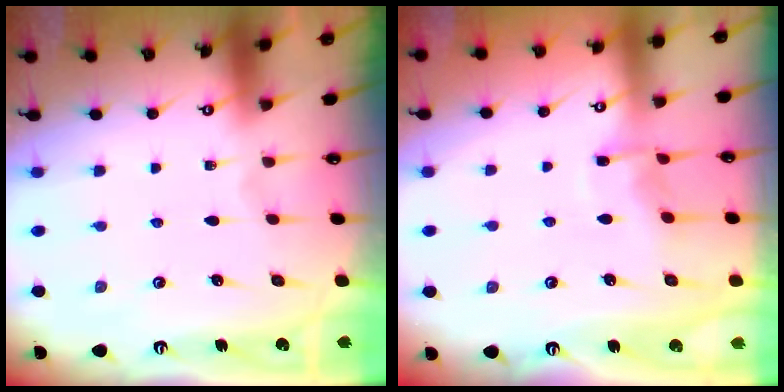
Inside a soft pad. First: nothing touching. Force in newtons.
{"total": 6.3, "press": 6.3, "slide": 0.7}